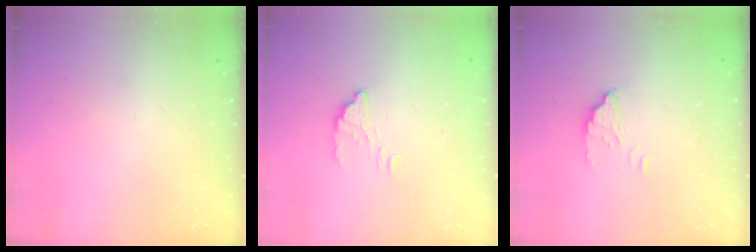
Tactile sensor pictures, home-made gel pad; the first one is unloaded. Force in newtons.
{"total": 2.2, "press": 2.2, "slide": 0.1}
{"total": 2.2, "press": 2.2, "slide": 0.2}